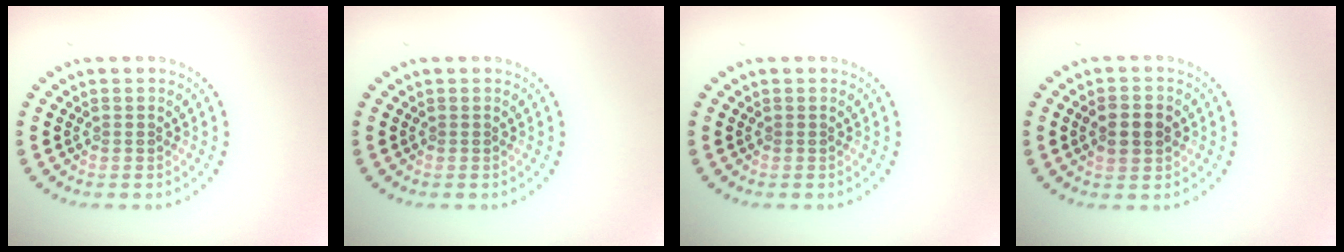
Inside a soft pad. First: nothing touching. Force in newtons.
{"total": 0.0}
{"total": 0.0}
{"total": 2.6, "press": 2.6, "slide": 0.2}